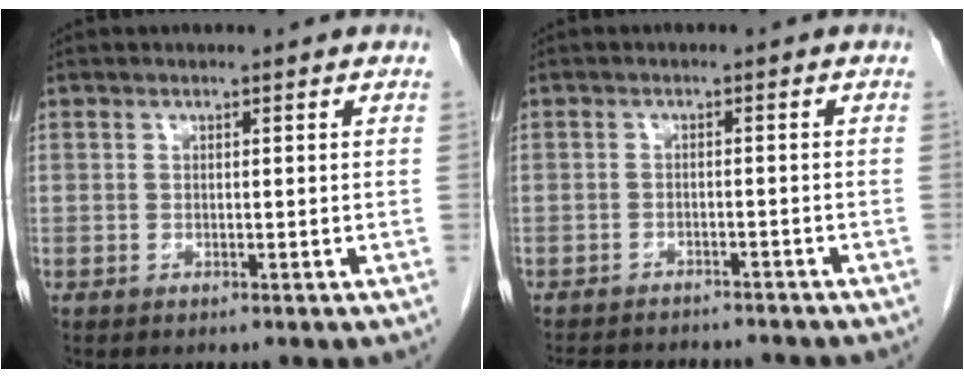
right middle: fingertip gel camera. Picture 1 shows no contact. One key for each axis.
{"total": 11.5, "fx": -10.4, "fy": 2.9, "fz": 3.8, "tx": -0.071, "ty": -0.001, "tz": -0.132}